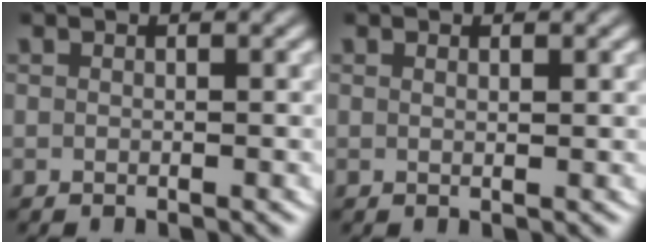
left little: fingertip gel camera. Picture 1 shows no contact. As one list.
[{"total": 0.6, "force": [0.3, -0.3, 0.4], "torque": [-0.005, -0.006, 0.008]}]